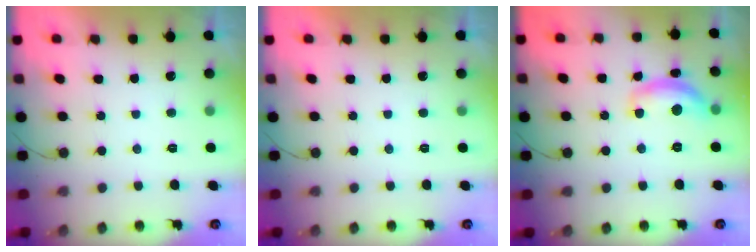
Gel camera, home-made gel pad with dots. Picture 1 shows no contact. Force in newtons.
{"total": 0.0}
{"total": 12.0, "press": 11.9, "slide": 0.8}